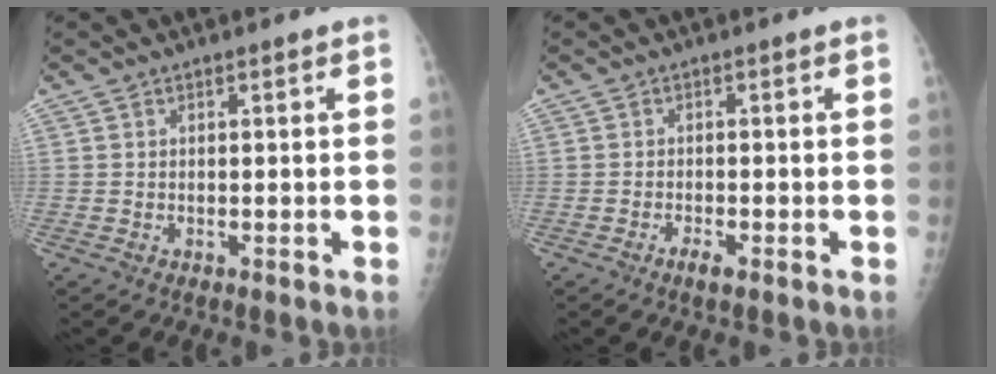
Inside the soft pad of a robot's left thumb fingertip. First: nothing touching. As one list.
[{"total": 1.9, "force": [-1.3, 0.5, 1.4], "torque": [-0.033, 0.003, -0.025]}]